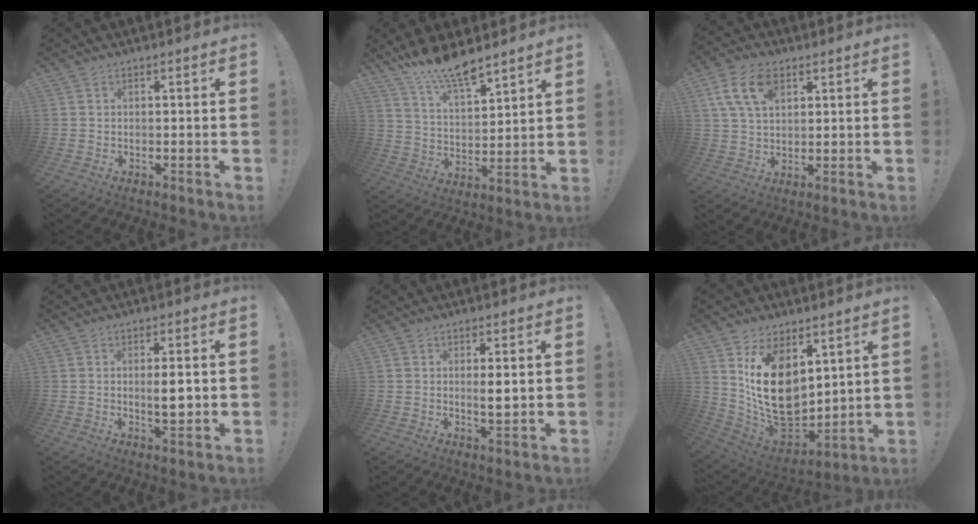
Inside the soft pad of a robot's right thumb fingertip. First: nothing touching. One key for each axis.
{"total": 12.2, "fx": 10.5, "fy": 2.1, "fz": 5.8, "tx": -0.110, "ty": -0.076, "tz": 0.188}
{"total": 11.4, "fx": 5.1, "fy": 7.0, "fz": 7.4, "tx": -0.141, "ty": -0.004, "tz": 0.095}
{"total": 5.2, "fx": 0.2, "fy": 1.1, "fz": 5.1, "tx": -0.073, "ty": -0.014, "tz": -0.004}
{"total": 3.5, "fx": 0.7, "fy": 0.7, "fz": 3.4, "tx": -0.042, "ty": -0.016, "tz": 0.008}
{"total": 20.0, "fx": 4.9, "fy": 13.9, "fz": 13.5, "tx": -0.239, "ty": -0.052, "tz": 0.098}